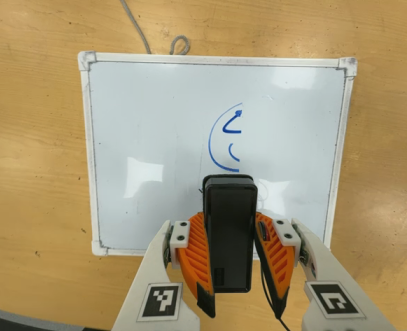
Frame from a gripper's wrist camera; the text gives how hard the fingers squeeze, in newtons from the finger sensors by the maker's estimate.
{"total": 5.8, "left": 4.7, "right": 7.0}